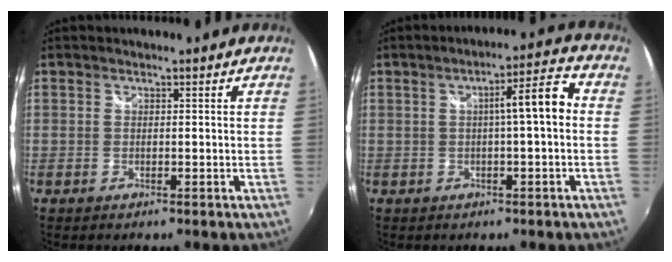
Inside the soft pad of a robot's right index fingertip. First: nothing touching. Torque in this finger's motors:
{"motor_torque": [0.85, 0.02, 0.49, 0.10]}